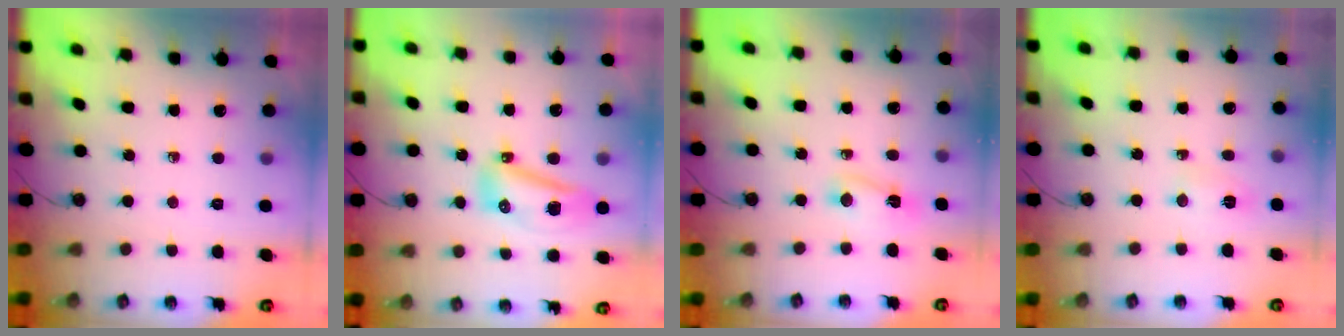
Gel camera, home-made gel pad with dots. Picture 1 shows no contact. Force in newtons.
{"total": 12.9, "press": 11.4, "slide": 5.9}
{"total": 2.8, "press": 2.7, "slide": 0.6}
{"total": 3.0, "press": 2.8, "slide": 1.1}